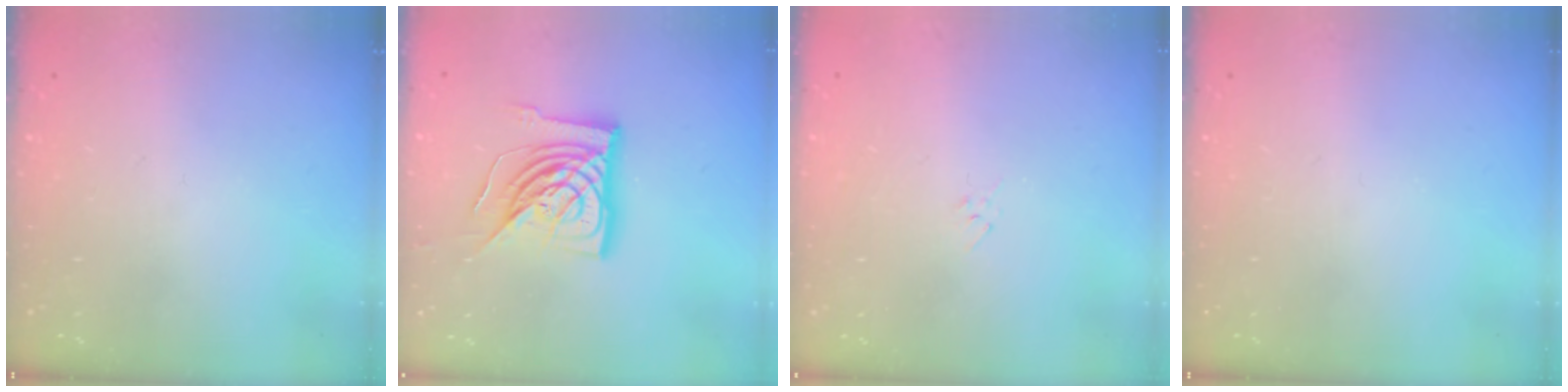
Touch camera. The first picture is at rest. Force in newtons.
{"total": 18.6, "press": 18.5, "slide": 2.2}
{"total": 2.9, "press": 2.9, "slide": 0.6}
{"total": 0.0}